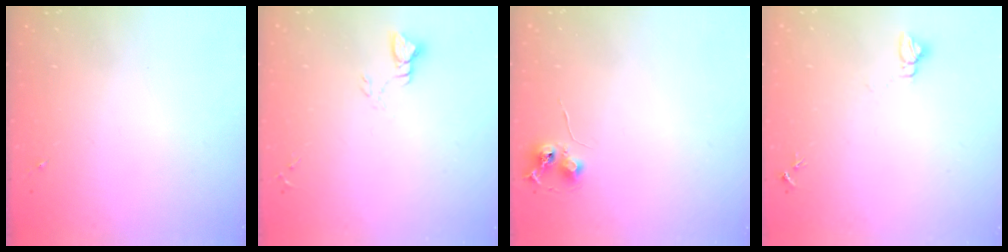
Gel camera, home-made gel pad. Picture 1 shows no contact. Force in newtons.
{"total": 2.8, "press": 2.8, "slide": 0.2}
{"total": 6.4, "press": 6.3, "slide": 0.7}
{"total": 4.1, "press": 4.1, "slide": 0.3}